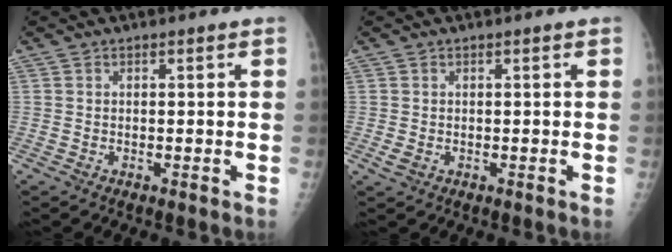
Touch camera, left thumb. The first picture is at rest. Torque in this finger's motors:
{"motor_torque": [0.03, 0.25, 0.14, 0.06, 0.03]}